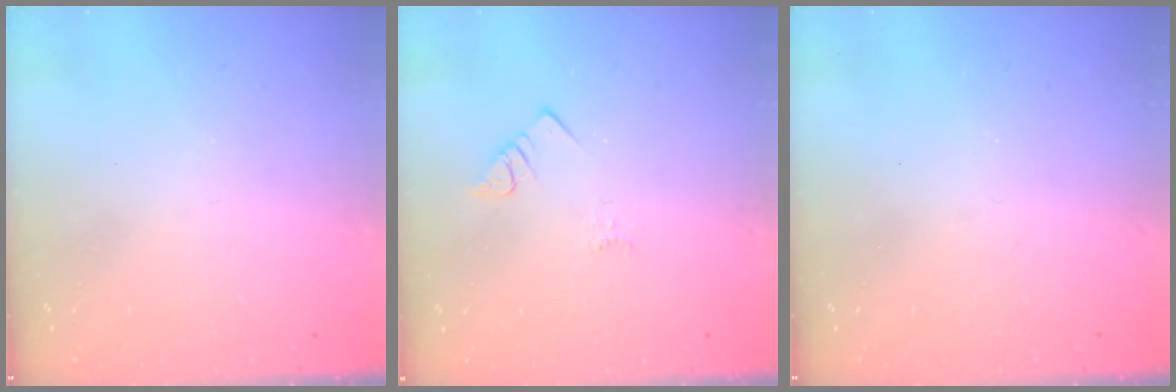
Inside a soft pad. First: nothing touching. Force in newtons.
{"total": 2.0, "press": 2.0, "slide": 0.4}
{"total": 2.5, "press": 2.4, "slide": 0.4}